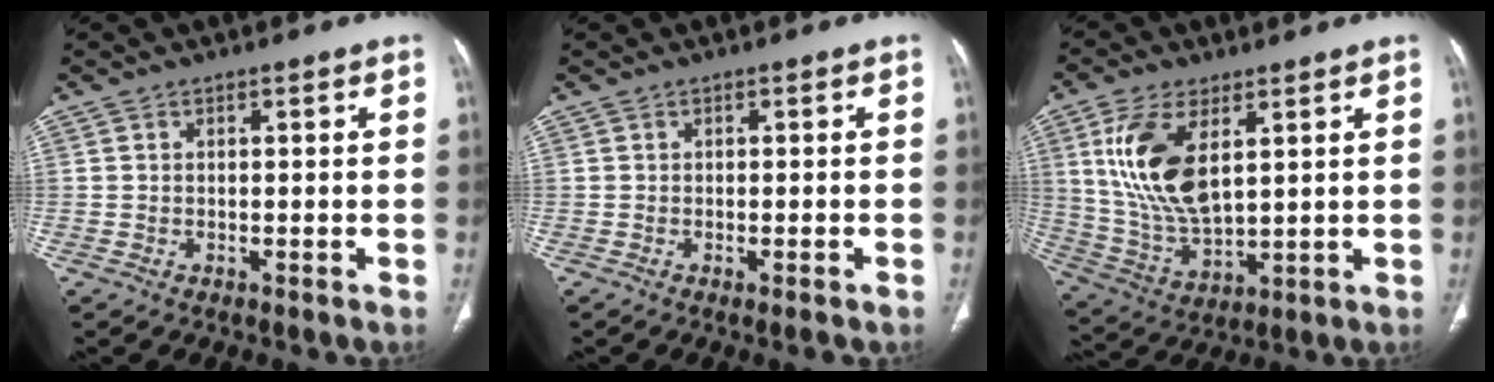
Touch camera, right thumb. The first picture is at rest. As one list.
[{"total": 1.3, "force": [-0.7, 0.1, 1.0], "torque": [-0.022, 0.000, -0.010]}, {"total": 15.1, "force": [4.8, 7.4, 12.3], "torque": [-0.244, -0.019, 0.103]}]